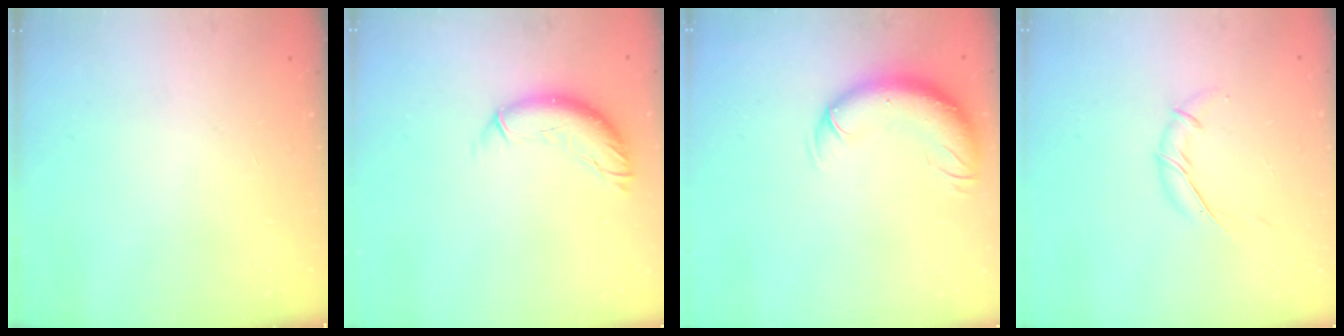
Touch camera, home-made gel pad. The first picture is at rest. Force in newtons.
{"total": 10.1, "press": 10.0, "slide": 1.3}
{"total": 11.0, "press": 10.6, "slide": 3.0}
{"total": 7.3, "press": 7.3, "slide": 0.5}